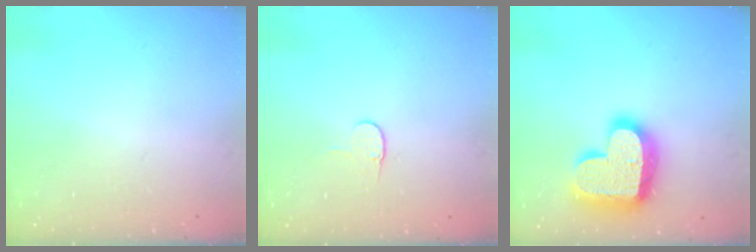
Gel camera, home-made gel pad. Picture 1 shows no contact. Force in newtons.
{"total": 4.9, "press": 4.9, "slide": 0.4}
{"total": 21.4, "press": 21.4, "slide": 1.3}